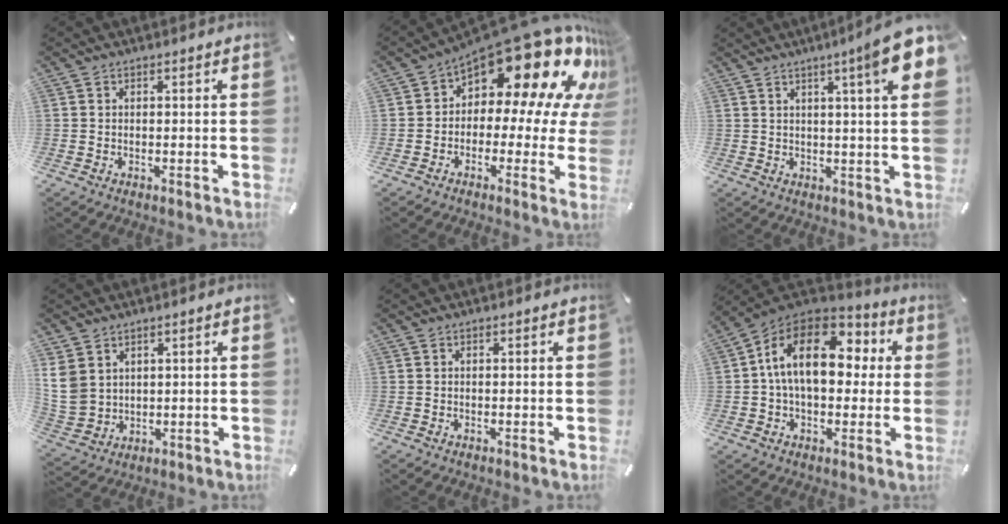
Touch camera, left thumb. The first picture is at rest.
{"total": 22.0, "force": [11.9, 10.2, 15.4], "torque": [-0.239, -0.093, 0.201]}
{"total": 11.1, "force": [5.2, 0.7, 9.8], "torque": [-0.150, -0.024, 0.079]}
{"total": 7.8, "force": [3.2, 6.6, 2.7], "torque": [-0.099, -0.012, 0.061]}
{"total": 0.0}
{"total": 17.0, "force": [2.8, 10.7, 13.0], "torque": [-0.239, 0.005, 0.041]}